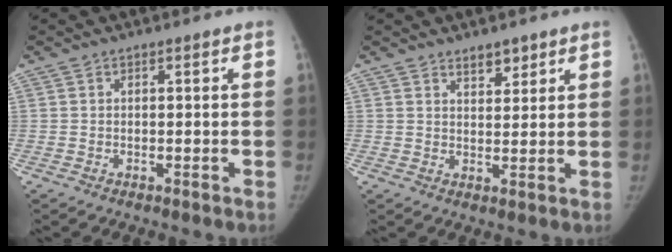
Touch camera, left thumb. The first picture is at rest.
{"total": 3.5, "force": [2.7, 1.6, 1.5], "torque": [-0.003, -0.018, 0.043]}